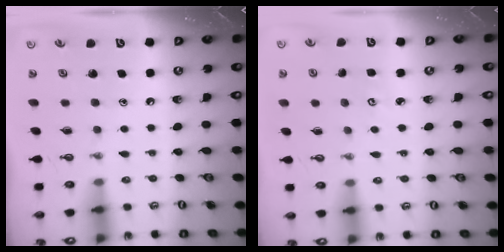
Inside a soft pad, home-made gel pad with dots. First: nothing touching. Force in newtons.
{"total": 2.8, "press": 2.8, "slide": 0.3}